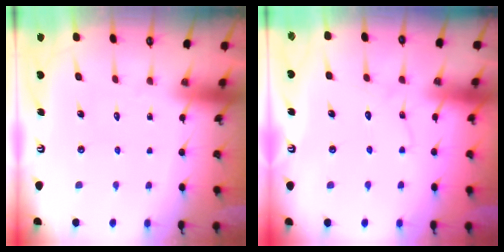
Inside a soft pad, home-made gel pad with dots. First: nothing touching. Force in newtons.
{"total": 3.6, "press": 3.6, "slide": 0.4}